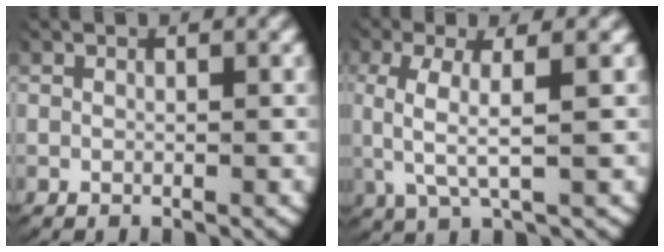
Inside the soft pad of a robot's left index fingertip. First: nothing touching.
{"total": 4.7, "force": [0.7, 1.4, 4.5], "torque": [-0.101, -0.004, 0.022]}